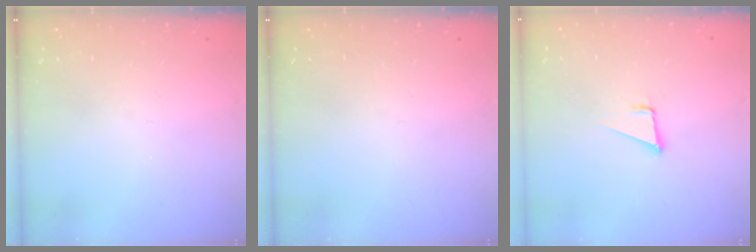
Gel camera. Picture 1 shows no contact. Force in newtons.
{"total": 0.0}
{"total": 3.4, "press": 2.4, "slide": 2.4}